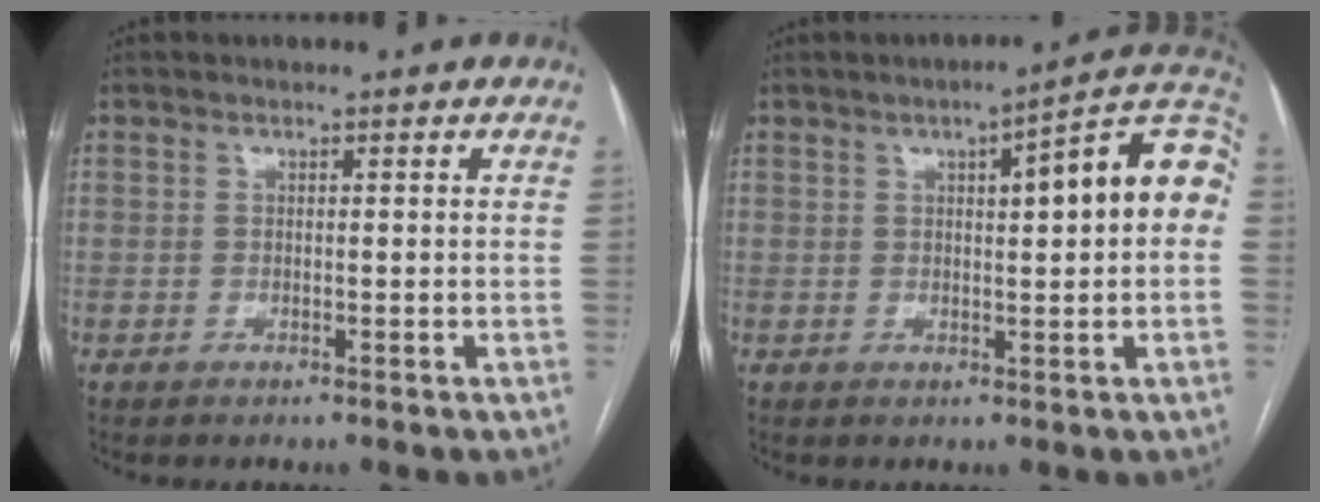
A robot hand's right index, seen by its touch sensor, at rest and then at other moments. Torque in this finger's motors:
{"motor_torque": [1.21, 0.05, 0.30, 0.07]}